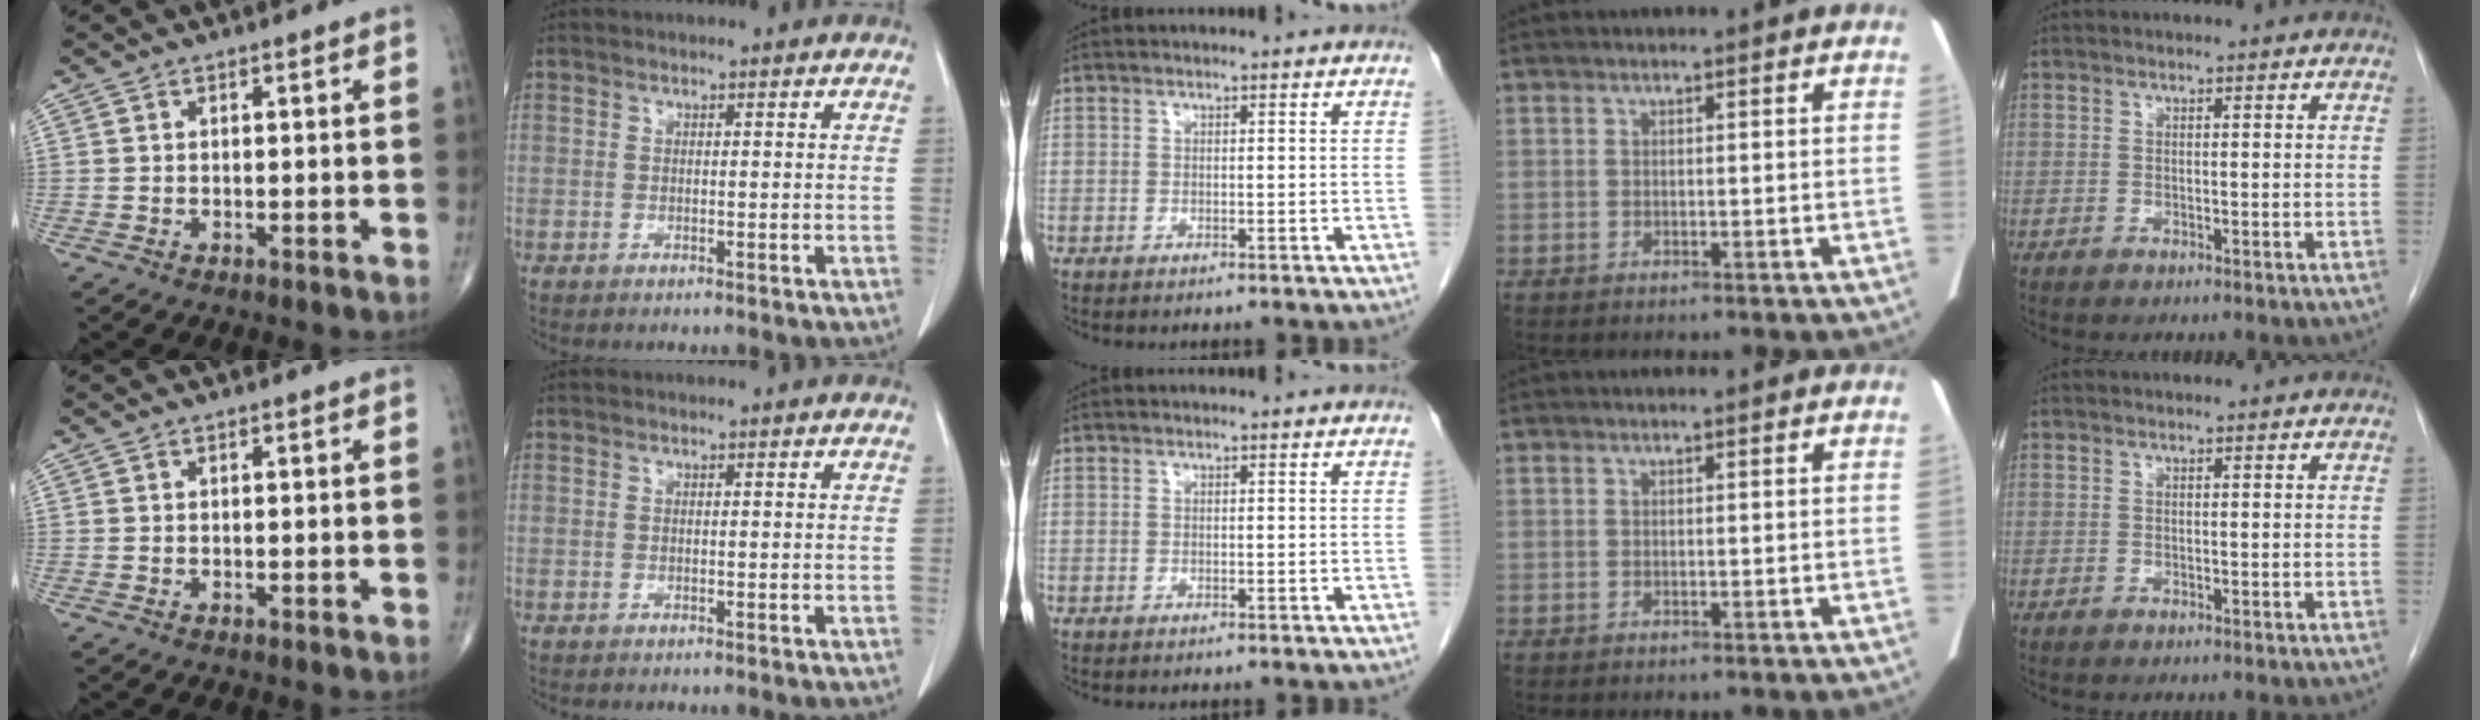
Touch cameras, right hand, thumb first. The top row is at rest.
{}